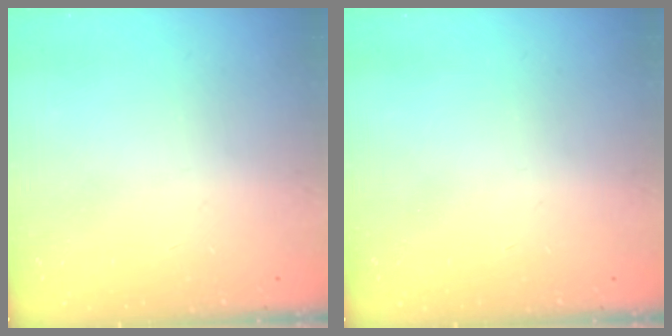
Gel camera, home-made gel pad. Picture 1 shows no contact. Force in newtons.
{"total": 0.0}